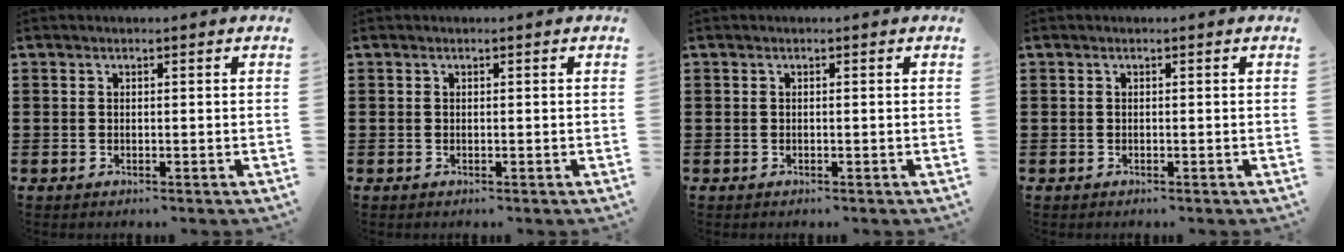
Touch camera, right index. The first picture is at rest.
{"total": 0.0}
{"total": 0.0}
{"total": 0.0}